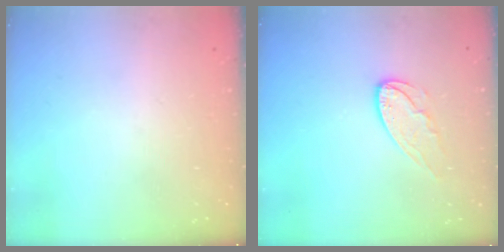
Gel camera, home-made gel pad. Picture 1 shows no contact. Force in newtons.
{"total": 7.5, "press": 7.5, "slide": 0.3}